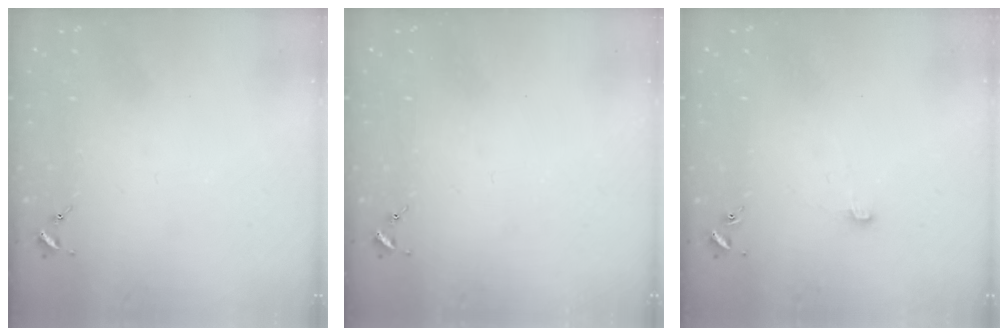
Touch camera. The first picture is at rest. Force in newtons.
{"total": 0.0}
{"total": 3.5, "press": 3.5, "slide": 0.3}